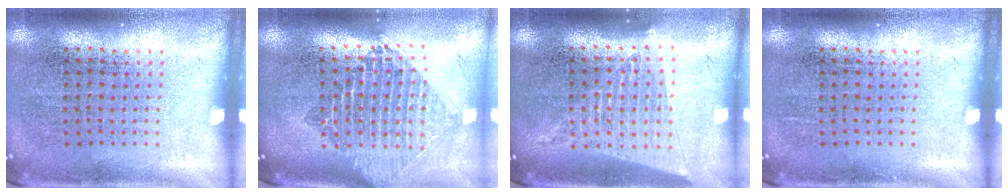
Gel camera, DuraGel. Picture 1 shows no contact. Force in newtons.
{"total": 2.2, "press": 1.7, "slide": 1.4}
{"total": 1.7, "press": 1.5, "slide": 0.8}
{"total": 0.0}